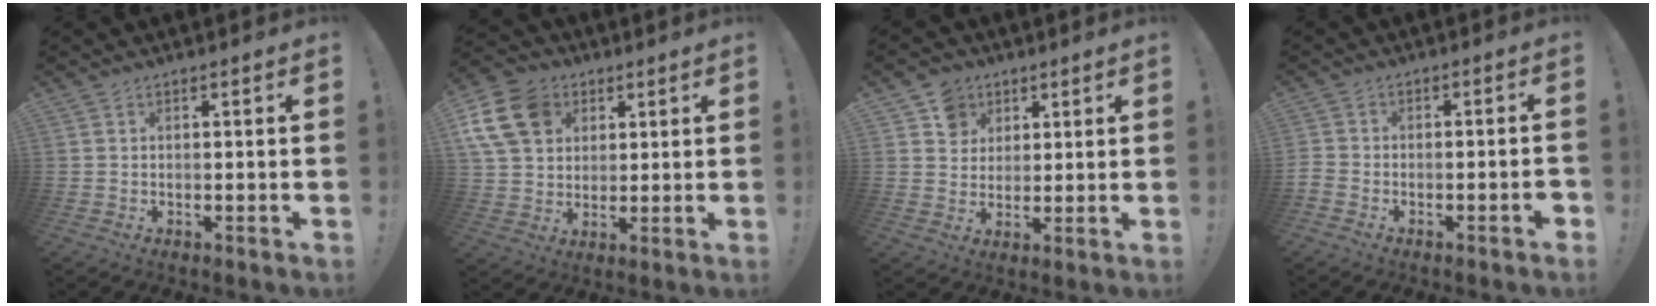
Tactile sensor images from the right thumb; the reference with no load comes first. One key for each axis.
{"total": 15.5, "fx": 5.7, "fy": 12.2, "fz": 7.6, "tx": -0.133, "ty": -0.020, "tz": 0.116}
{"total": 8.2, "fx": 3.9, "fy": 7.1, "fz": 1.7, "tx": -0.027, "ty": -0.019, "tz": 0.077}
{"total": 4.3, "fx": -2.9, "fy": 1.3, "fz": 2.9, "tx": -0.058, "ty": 0.007, "tz": -0.049}